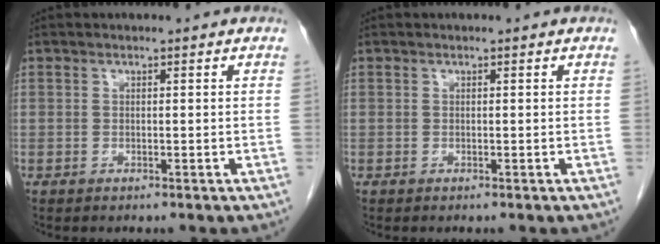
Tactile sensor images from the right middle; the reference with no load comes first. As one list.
[{"total": 0.0}]